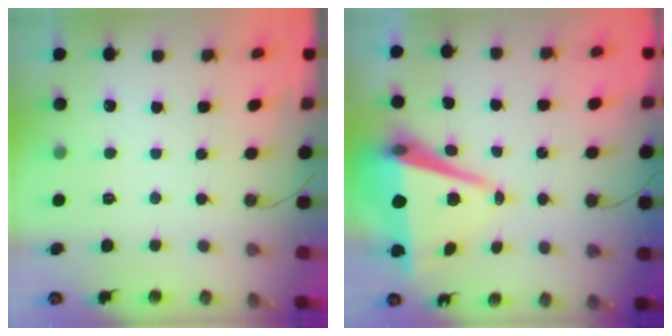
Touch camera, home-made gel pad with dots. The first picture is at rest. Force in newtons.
{"total": 10.1, "press": 9.2, "slide": 4.1}